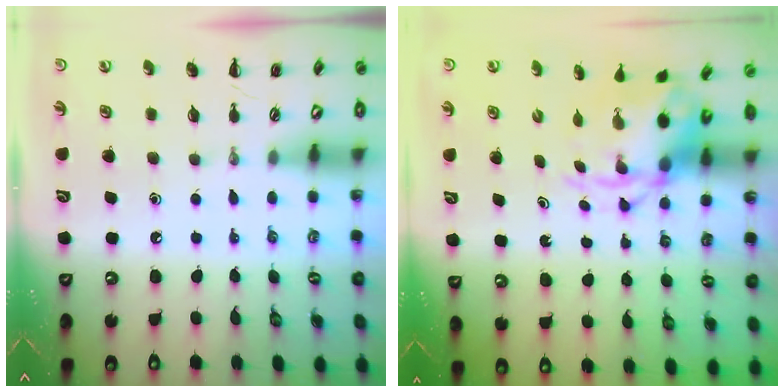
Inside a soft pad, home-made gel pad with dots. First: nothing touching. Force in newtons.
{"total": 4.5, "press": 4.4, "slide": 0.8}